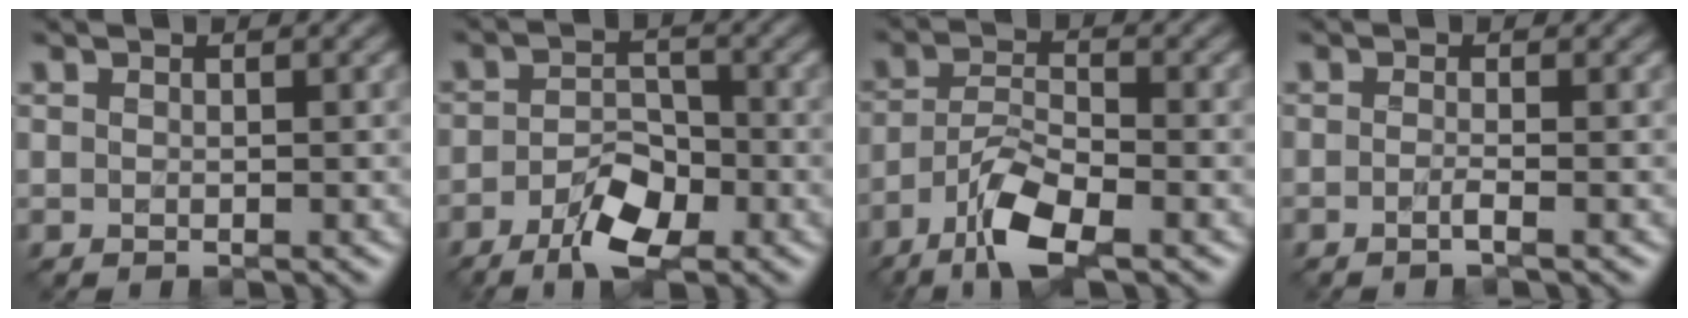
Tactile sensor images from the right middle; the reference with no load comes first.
{"total": 5.4, "force": [-3.0, 2.3, 3.8], "torque": [-0.069, -0.004, -0.056]}
{"total": 5.9, "force": [-3.7, 1.8, 4.2], "torque": [-0.086, -0.003, -0.075]}
{"total": 1.4, "force": [-0.6, 0.3, 1.2], "torque": [-0.017, -0.005, -0.018]}